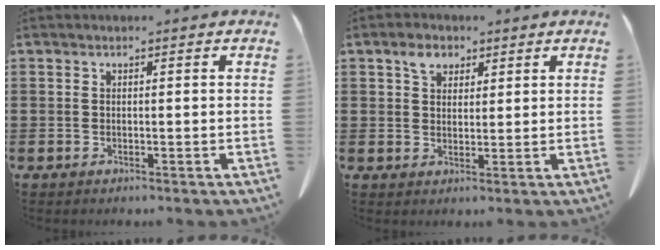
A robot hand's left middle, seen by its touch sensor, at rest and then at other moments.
{"total": 3.7, "force": [2.3, 2.3, 1.7], "torque": [-0.033, 0.005, 0.040]}